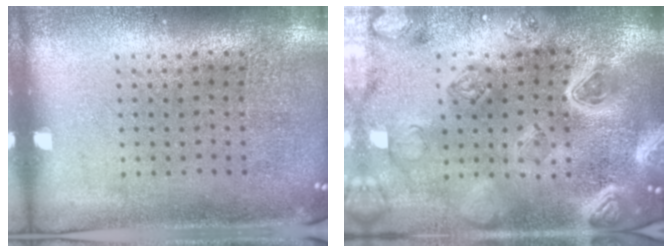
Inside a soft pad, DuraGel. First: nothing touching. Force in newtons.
{"total": 4.9, "press": 4.2, "slide": 2.5}